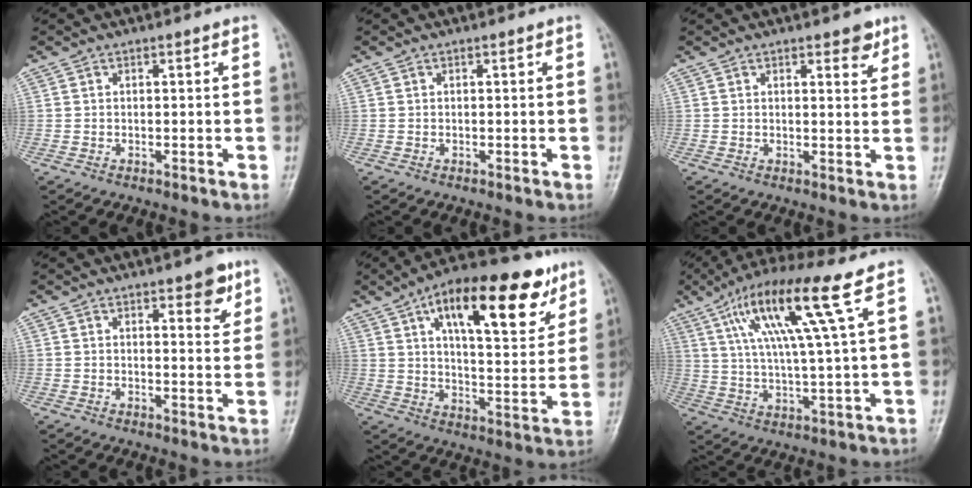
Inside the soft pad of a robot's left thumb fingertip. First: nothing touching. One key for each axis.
{"total": 0.0}
{"total": 3.3, "fx": 2.1, "fy": 1.3, "fz": 2.2, "tx": -0.013, "ty": -0.011, "tz": 0.026}
{"total": 5.3, "fx": 3.1, "fy": 2.0, "fz": 3.9, "tx": -0.033, "ty": -0.016, "tz": 0.035}
{"total": 22.3, "fx": 11.6, "fy": 8.9, "fz": 16.8, "tx": -0.217, "ty": -0.027, "tz": 0.178}
{"total": 15.5, "fx": 6.7, "fy": 0.9, "fz": 14.0, "tx": -0.266, "ty": -0.009, "tz": 0.118}